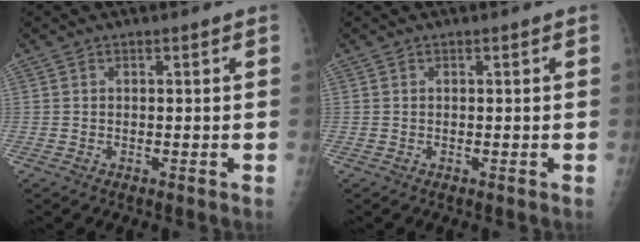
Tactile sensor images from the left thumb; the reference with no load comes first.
{"total": 0.0}